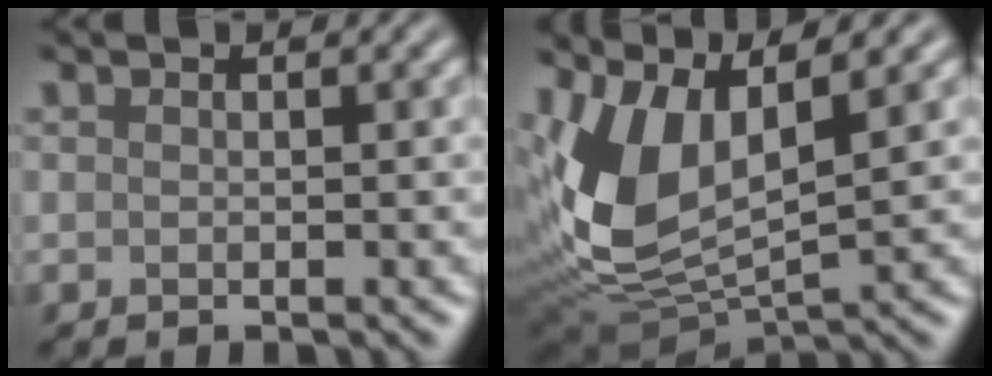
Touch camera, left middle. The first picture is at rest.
{"total": 8.7, "force": [2.2, 4.5, 7.2], "torque": [-0.166, -0.006, 0.043]}